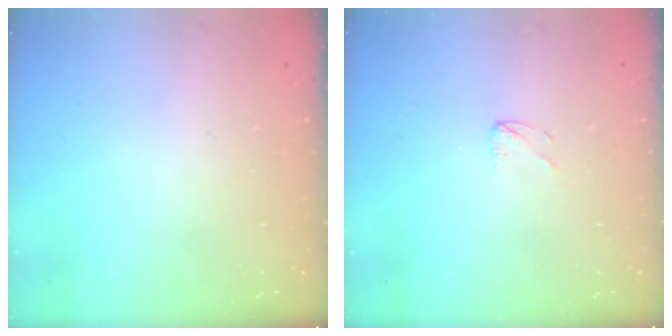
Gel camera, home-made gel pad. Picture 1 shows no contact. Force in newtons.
{"total": 2.6, "press": 2.6, "slide": 0.2}